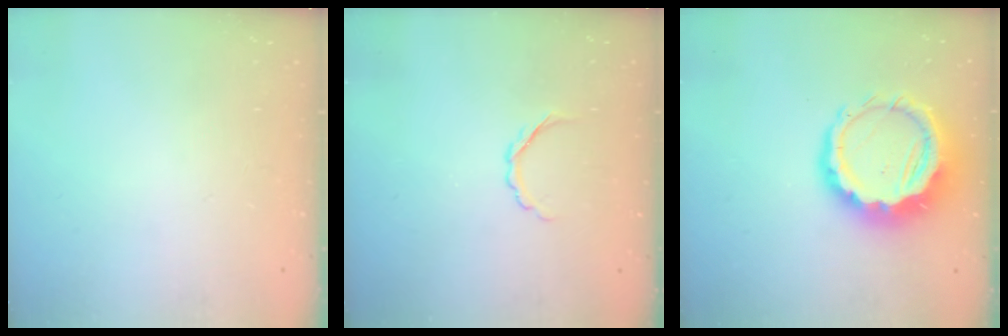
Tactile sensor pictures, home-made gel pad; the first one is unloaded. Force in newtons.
{"total": 2.7, "press": 2.6, "slide": 0.7}
{"total": 12.0, "press": 11.8, "slide": 2.4}